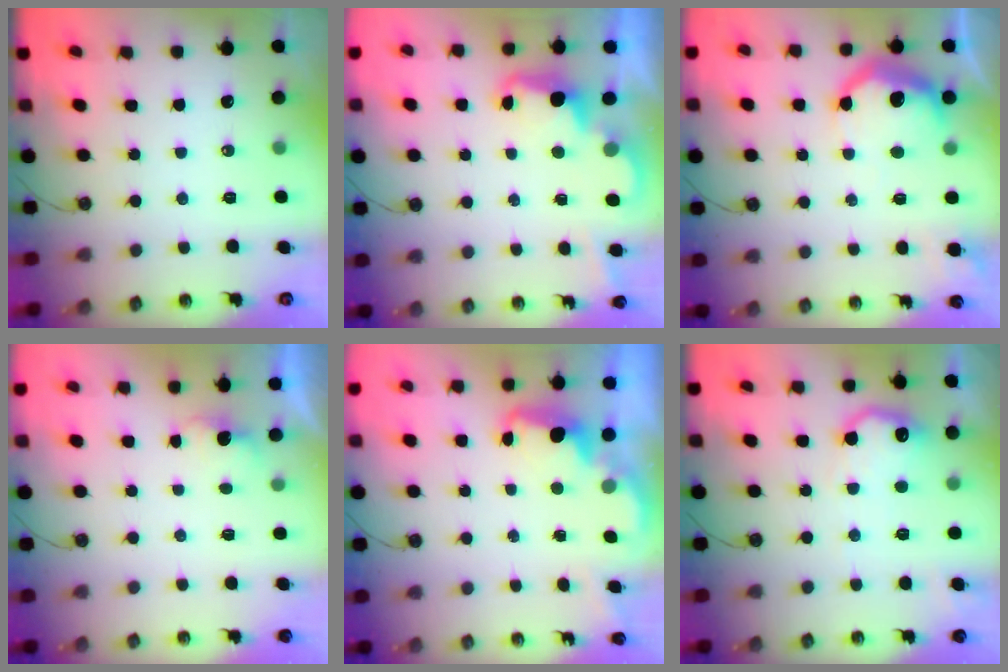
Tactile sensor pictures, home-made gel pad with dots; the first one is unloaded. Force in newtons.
{"total": 2.5, "press": 2.4, "slide": 0.6}
{"total": 13.1, "press": 13.1, "slide": 0.8}
{"total": 1.7, "press": 1.5, "slide": 0.8}
{"total": 2.5, "press": 2.5, "slide": 0.5}
{"total": 12.2, "press": 12.2, "slide": 0.3}